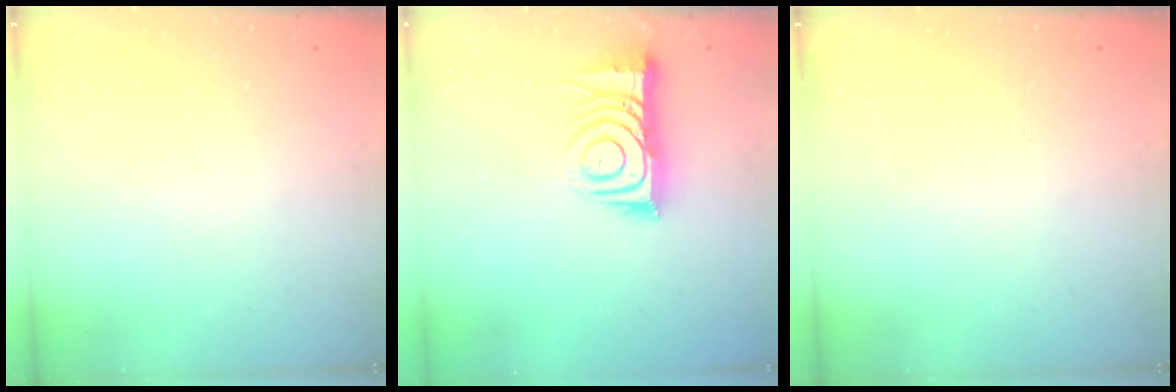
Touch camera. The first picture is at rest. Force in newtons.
{"total": 11.3, "press": 11.2, "slide": 1.0}
{"total": 0.0}